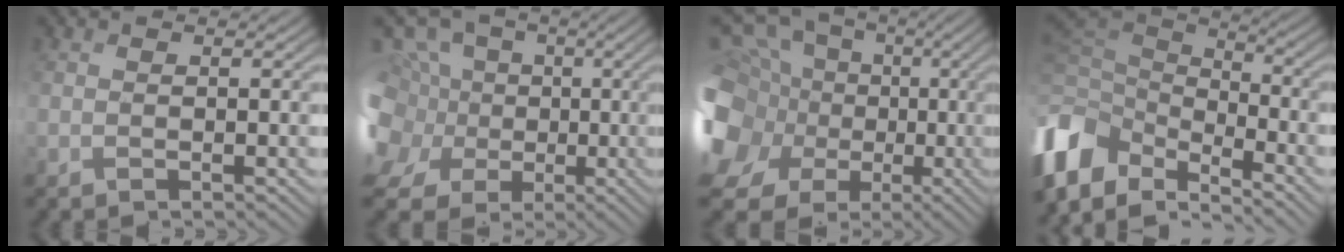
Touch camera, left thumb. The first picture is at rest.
{"total": 17.0, "force": [-2.9, 14.5, 8.4], "torque": [-0.261, 0.012, -0.067]}
{"total": 20.6, "force": [-2.2, 18.1, 9.6], "torque": [-0.258, 0.023, -0.056]}
{"total": 12.1, "force": [-5.7, 8.0, 7.1], "torque": [-0.219, -0.010, -0.103]}